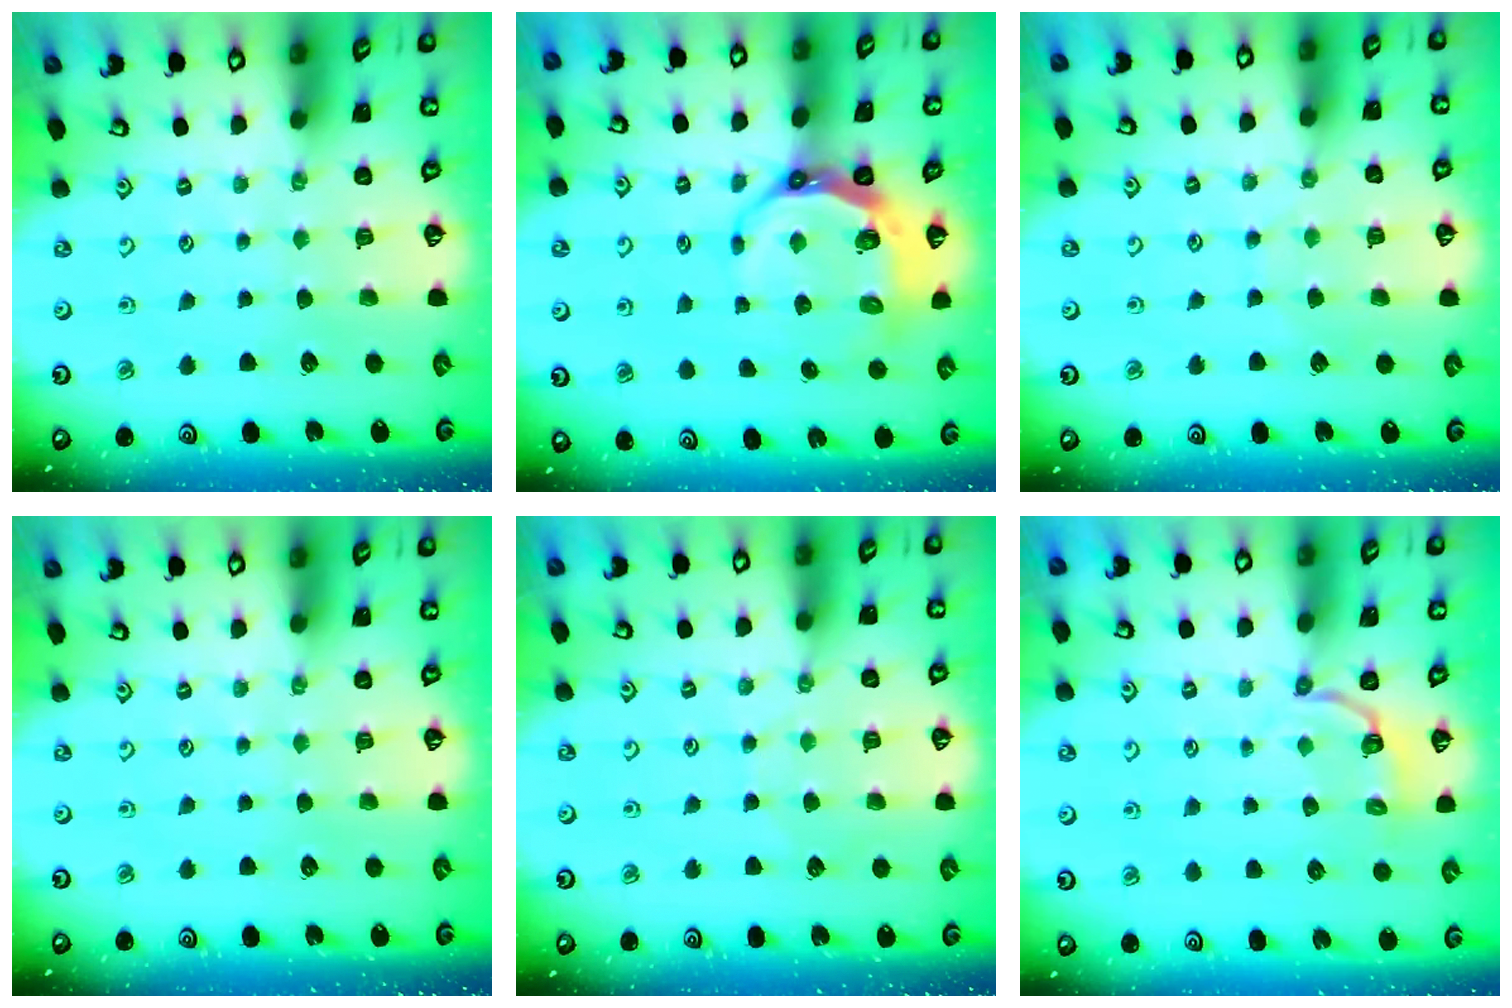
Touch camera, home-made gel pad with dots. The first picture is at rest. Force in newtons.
{"total": 8.6, "press": 7.8, "slide": 3.5}
{"total": 5.1, "press": 5.1, "slide": 0.5}
{"total": 0.0}
{"total": 4.7, "press": 4.7, "slide": 0.5}
{"total": 3.1, "press": 1.6, "slide": 2.6}